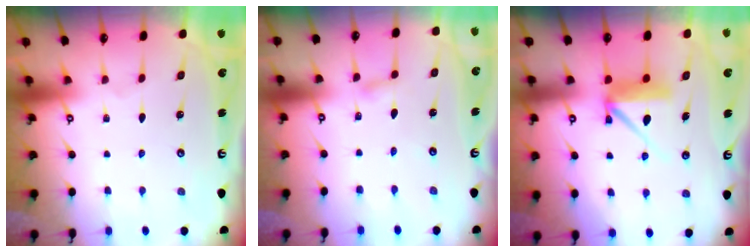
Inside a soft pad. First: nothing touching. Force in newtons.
{"total": 1.8, "press": 1.8, "slide": 0.2}
{"total": 8.4, "press": 8.4, "slide": 0.6}